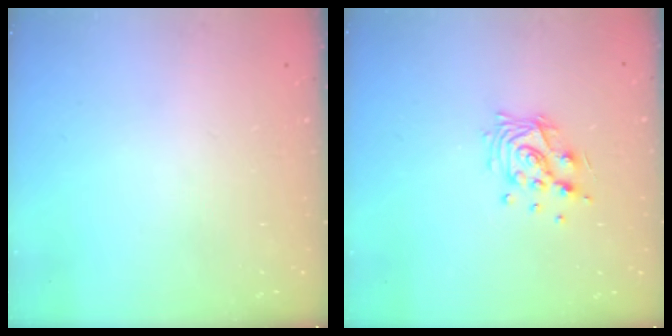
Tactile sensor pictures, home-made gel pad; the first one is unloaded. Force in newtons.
{"total": 10.9, "press": 10.8, "slide": 0.9}